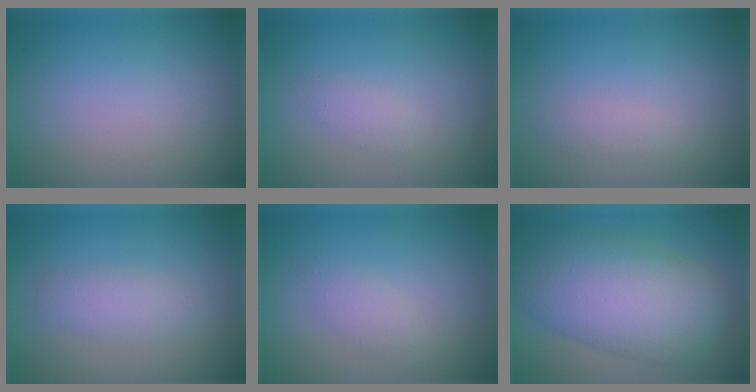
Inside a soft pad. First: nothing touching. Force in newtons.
{"total": 1.2, "press": 1.2, "slide": 0.0}
{"total": 1.1, "press": 1.1, "slide": 0.0}
{"total": 2.2, "press": 2.2, "slide": 0.0}
{"total": 1.4, "press": 1.4, "slide": 0.1}
{"total": 11.7, "press": 11.7, "slide": 0.3}